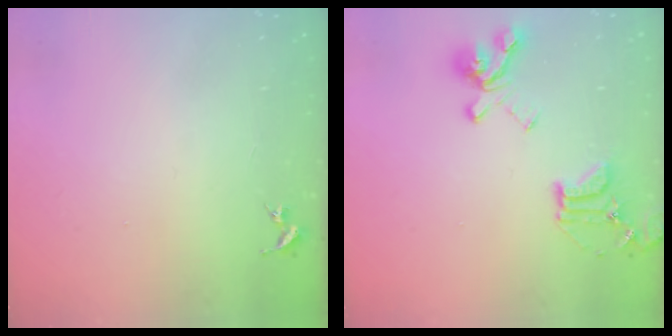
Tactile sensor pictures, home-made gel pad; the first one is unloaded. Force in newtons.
{"total": 18.0, "press": 17.9, "slide": 1.9}